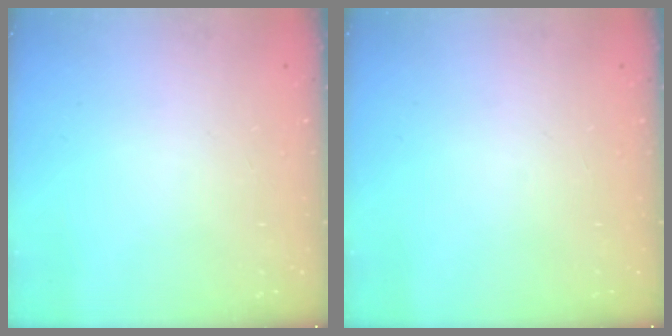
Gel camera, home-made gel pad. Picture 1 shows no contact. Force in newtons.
{"total": 0.0}